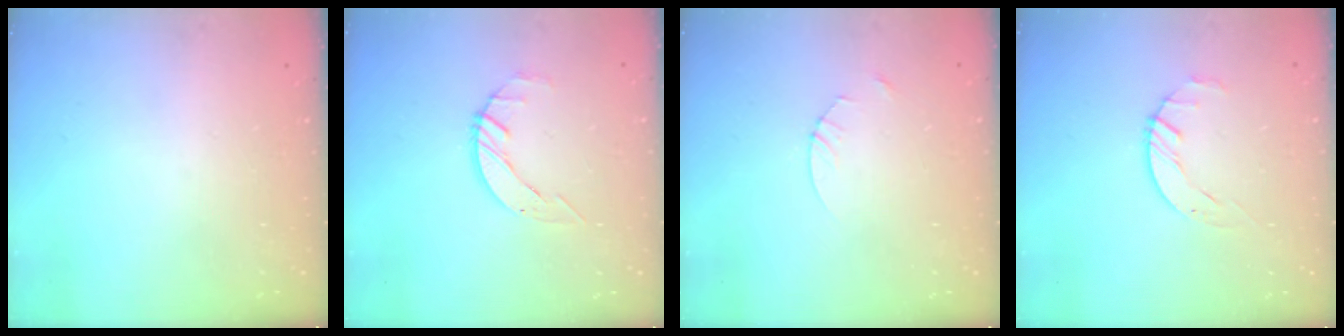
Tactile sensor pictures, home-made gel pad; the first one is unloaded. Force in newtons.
{"total": 2.4, "press": 2.4, "slide": 0.1}
{"total": 2.5, "press": 2.5, "slide": 0.3}
{"total": 1.5, "press": 1.5, "slide": 0.2}